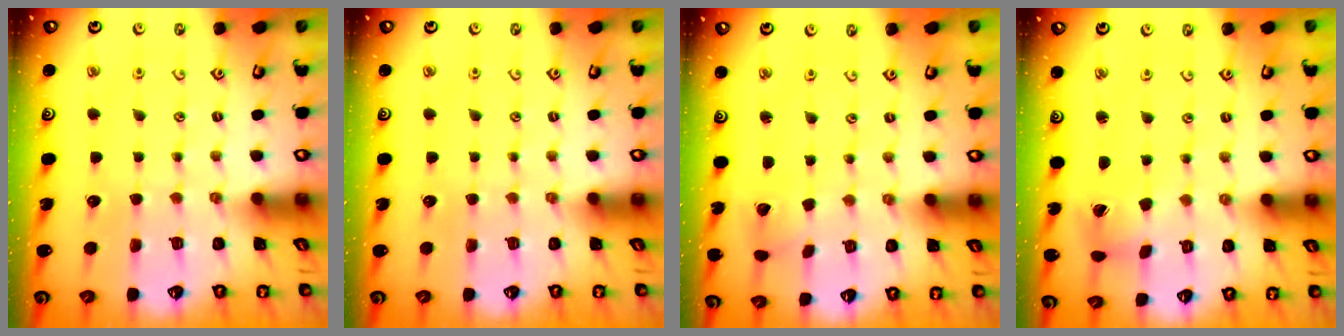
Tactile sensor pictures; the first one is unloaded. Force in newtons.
{"total": 0.0}
{"total": 2.2, "press": 2.2, "slide": 0.1}
{"total": 3.0, "press": 2.9, "slide": 0.5}